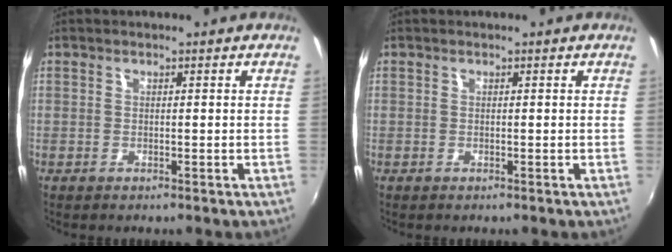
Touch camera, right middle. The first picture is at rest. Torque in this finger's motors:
{"motor_torque": [0.00, 0.00, 0.00, 0.00]}